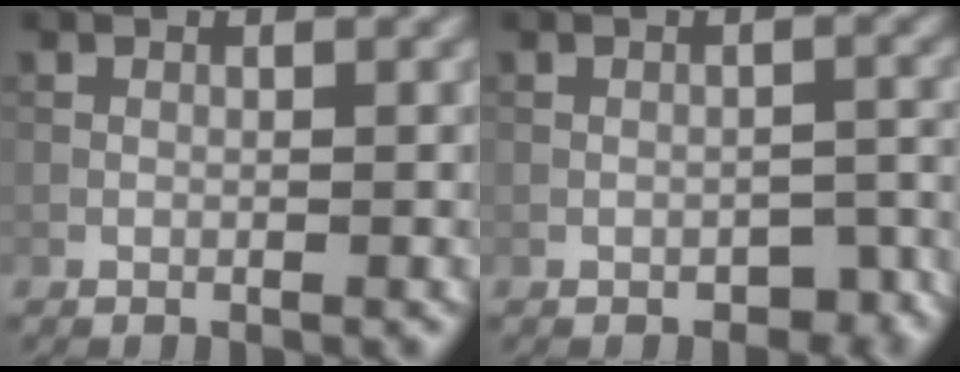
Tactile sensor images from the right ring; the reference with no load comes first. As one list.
[{"total": 2.3, "force": [-1.4, 1.3, 1.1], "torque": [-0.012, -0.001, -0.014]}]